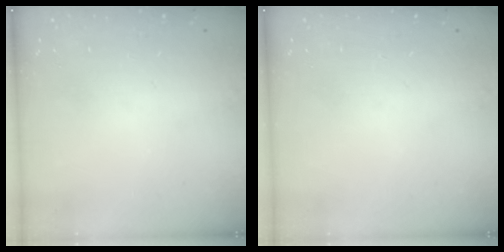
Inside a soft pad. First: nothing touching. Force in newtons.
{"total": 0.0}